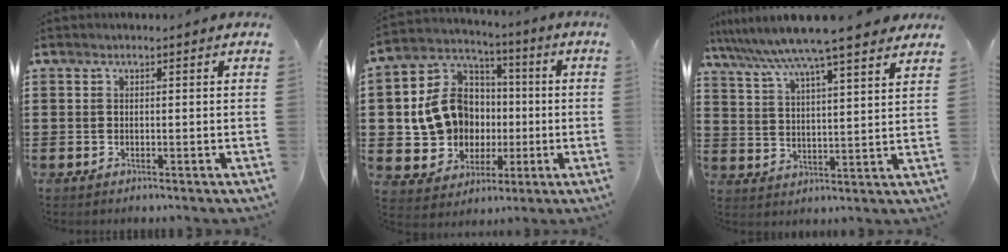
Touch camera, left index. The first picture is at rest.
{"total": 11.3, "force": [0.2, 10.2, 4.8], "torque": [-0.141, -0.005, 0.009]}
{"total": 8.1, "force": [7.1, -0.4, 3.9], "torque": [-0.103, -0.036, 0.118]}